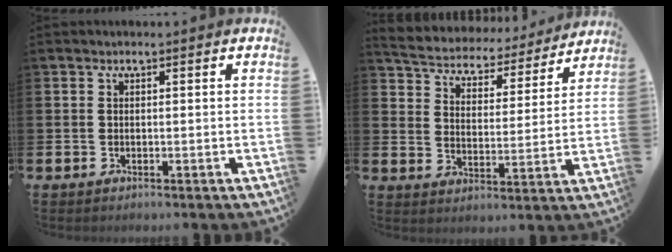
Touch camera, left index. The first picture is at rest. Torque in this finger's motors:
{"motor_torque": [1.05, -1.09, 0.42, 0.06]}